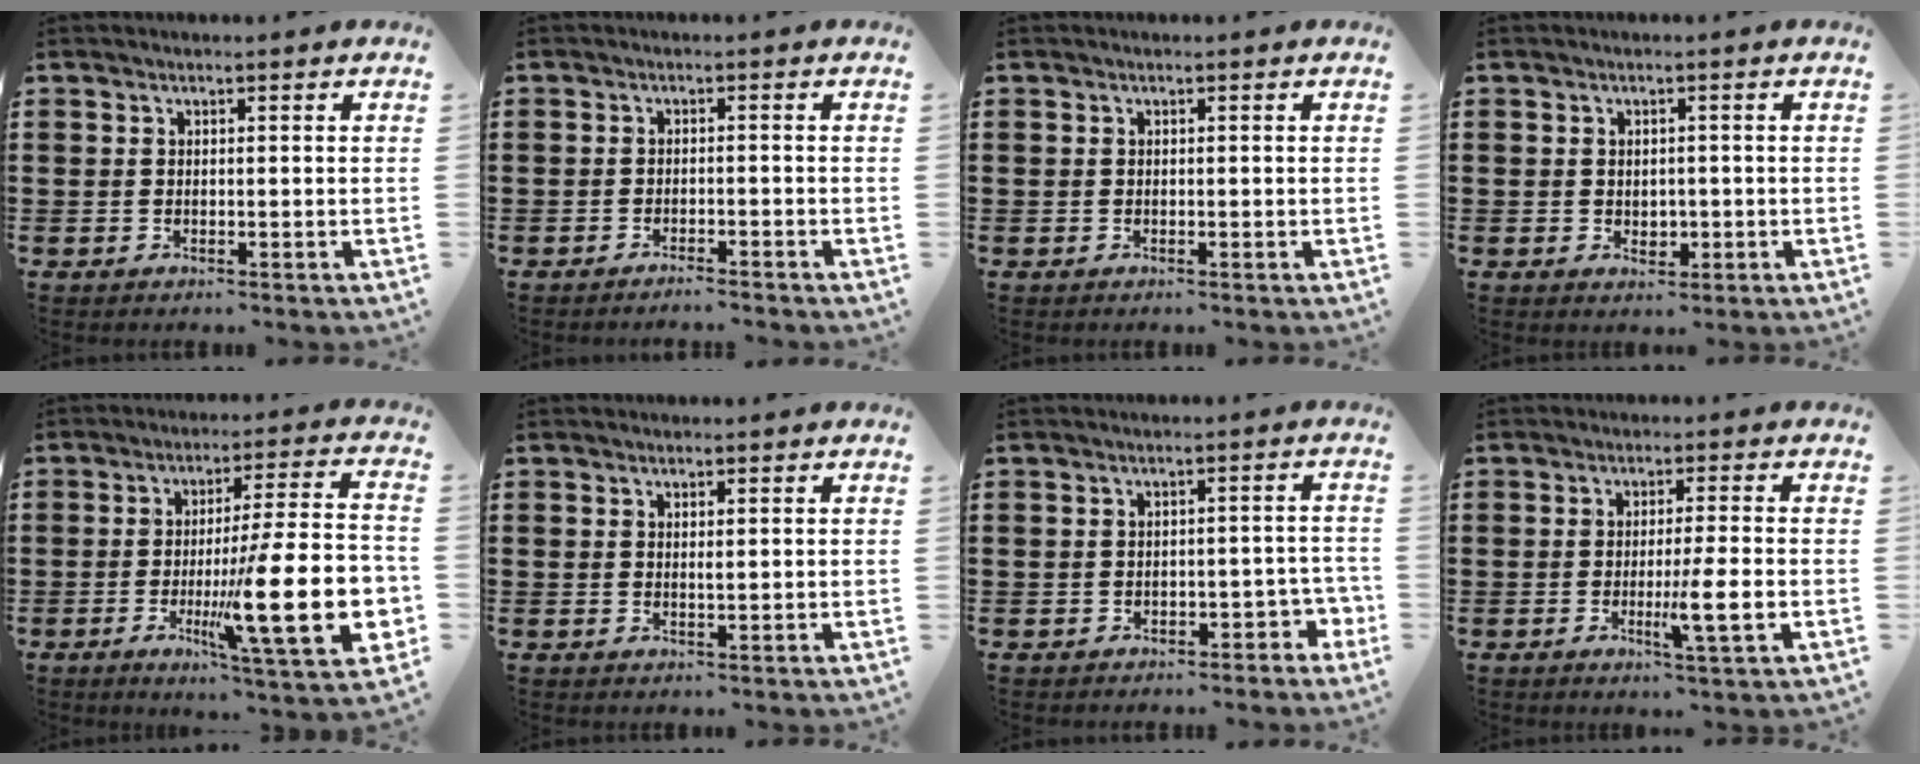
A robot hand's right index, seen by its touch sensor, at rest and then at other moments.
{"total": 1.4, "force": [-1.4, -0.2, 0.3], "torque": [-0.006, 0.003, -0.027]}
{"total": 0.0}
{"total": 1.6, "force": [-0.2, 1.4, 0.8], "torque": [-0.009, 0.004, -0.007]}
{"total": 20.6, "force": [-4.6, 4.3, 19.6], "torque": [-0.323, -0.013, -0.065]}
{"total": 0.9, "force": [0.3, 0.2, 0.9], "torque": [-0.018, 0.000, 0.005]}
{"total": 2.2, "force": [-1.7, 1.1, 0.9], "torque": [-0.022, 0.004, -0.037]}
{"total": 5.8, "force": [-1.4, -0.1, 5.6], "torque": [-0.092, -0.013, -0.023]}